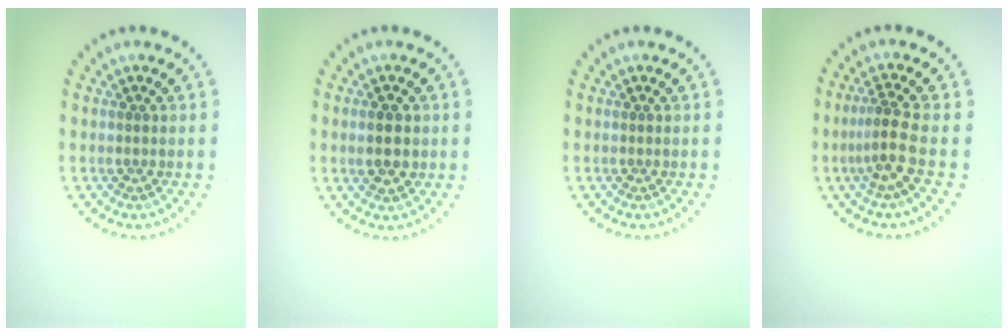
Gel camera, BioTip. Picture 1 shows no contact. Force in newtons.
{"total": 2.4, "press": 2.4, "slide": 0.2}
{"total": 0.0}
{"total": 2.7, "press": 1.9, "slide": 2.0}